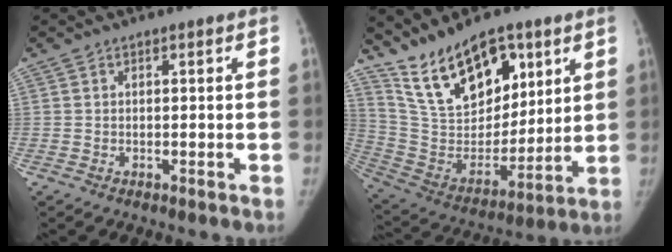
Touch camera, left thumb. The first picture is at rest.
{"total": 19.1, "force": [12.3, 9.6, 11.0], "torque": [-0.147, -0.062, 0.238]}